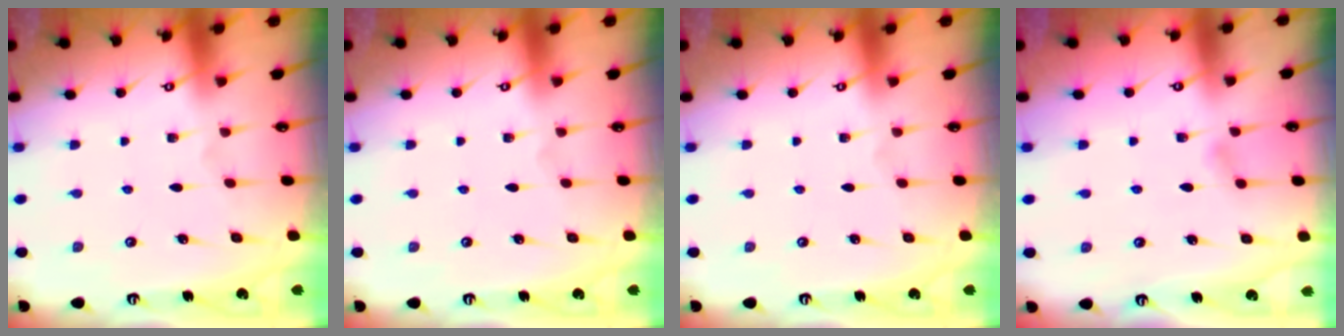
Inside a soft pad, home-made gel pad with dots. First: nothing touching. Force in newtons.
{"total": 0.0}
{"total": 0.0}
{"total": 3.7, "press": 3.6, "slide": 0.4}